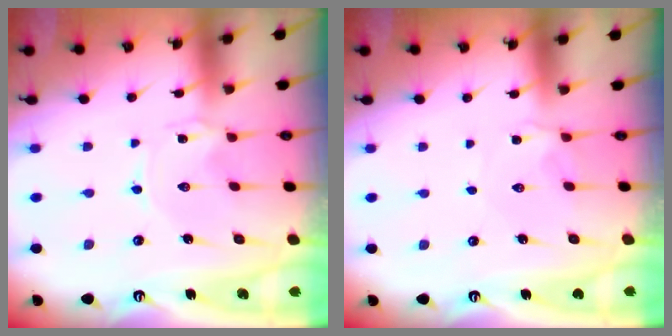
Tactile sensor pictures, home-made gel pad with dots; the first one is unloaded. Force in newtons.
{"total": 3.3, "press": 3.3, "slide": 0.5}